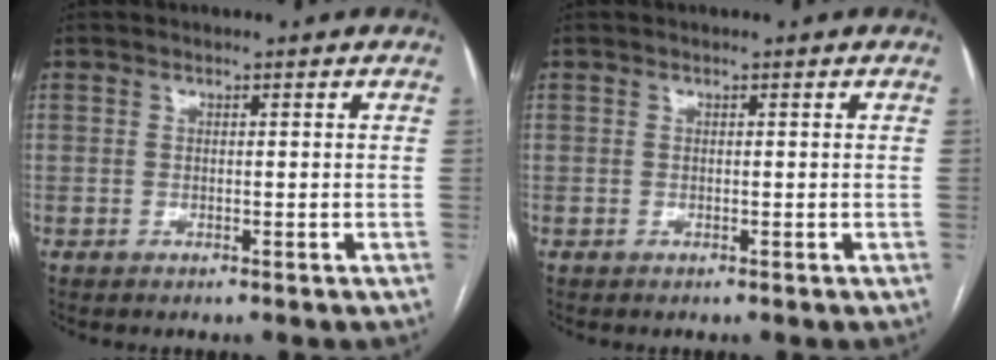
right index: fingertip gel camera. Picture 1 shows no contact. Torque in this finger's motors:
{"motor_torque": [0.00, 0.00, 0.00, 0.00]}